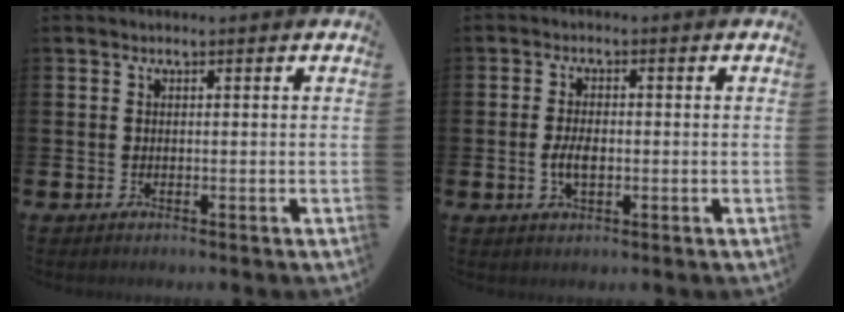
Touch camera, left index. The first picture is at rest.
{"total": 3.3, "force": [-0.4, 1.7, 2.8], "torque": [-0.044, 0.000, -0.009]}